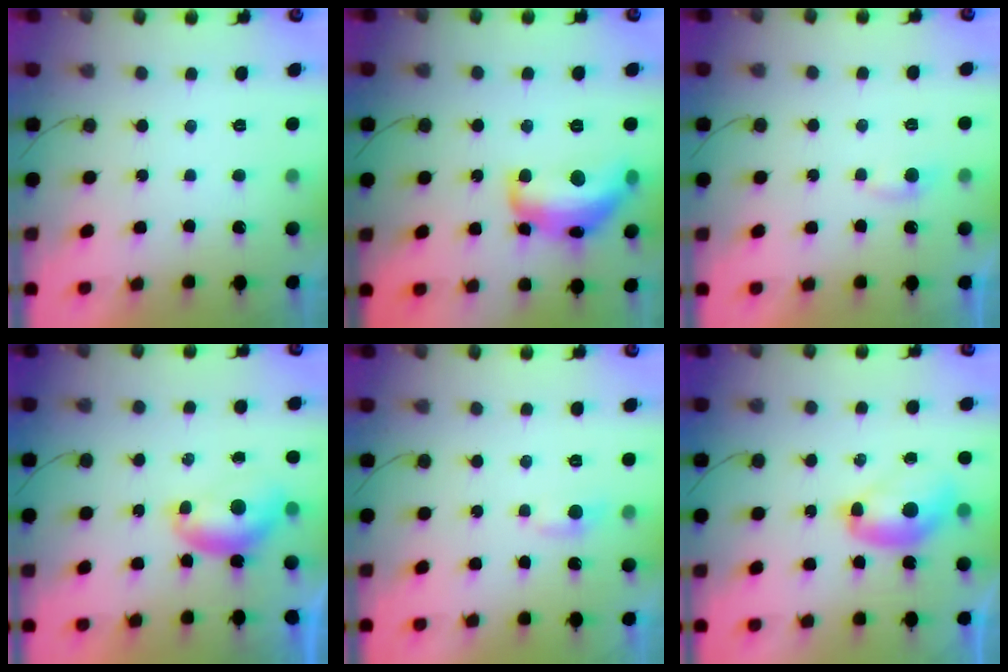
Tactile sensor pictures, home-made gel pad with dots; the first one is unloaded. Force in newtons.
{"total": 15.5, "press": 15.5, "slide": 0.8}
{"total": 3.1, "press": 3.0, "slide": 0.4}
{"total": 7.4, "press": 7.3, "slide": 1.0}
{"total": 3.3, "press": 3.3, "slide": 0.4}
{"total": 9.0, "press": 9.0, "slide": 0.8}